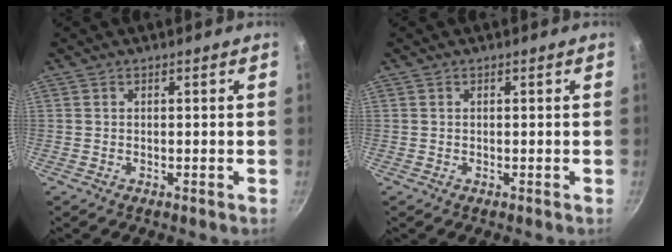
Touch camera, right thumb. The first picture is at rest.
{"total": 0.0}